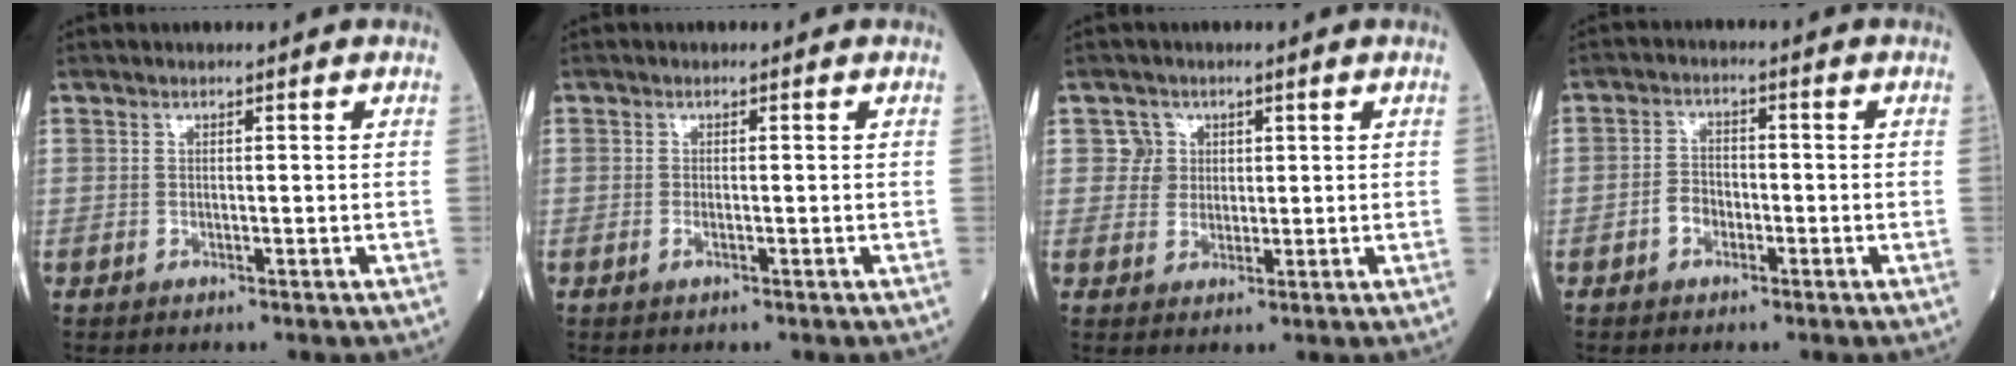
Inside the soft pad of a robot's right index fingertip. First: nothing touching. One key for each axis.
{"total": 0.8, "fx": -0.3, "fy": 0.3, "fz": 0.7, "tx": -0.016, "ty": -0.002, "tz": -0.005}
{"total": 3.1, "fx": 1.0, "fy": 2.9, "fz": 0.0, "tx": 0.009, "ty": 0.003, "tz": 0.015}
{"total": 3.2, "fx": -1.4, "fy": 2.3, "fz": 1.8, "tx": -0.029, "ty": 0.011, "tz": -0.028}